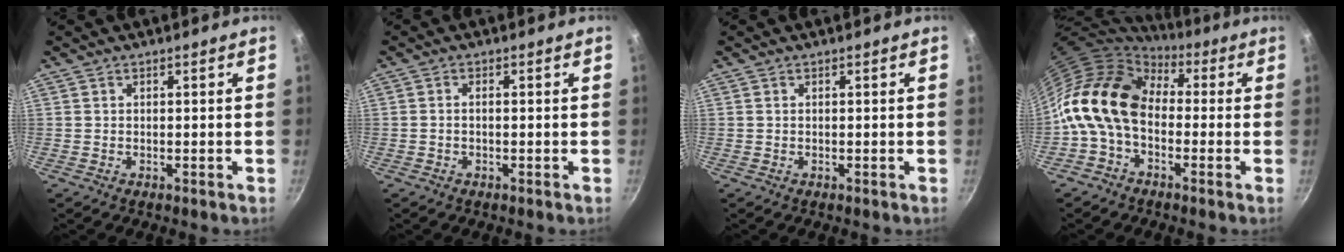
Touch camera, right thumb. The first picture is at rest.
{"total": 1.1, "force": [-0.3, 0.5, 1.0], "torque": [-0.028, 0.008, -0.008]}
{"total": 0.0}
{"total": 15.9, "force": [0.1, 11.1, 11.4], "torque": [-0.194, 0.032, -0.021]}